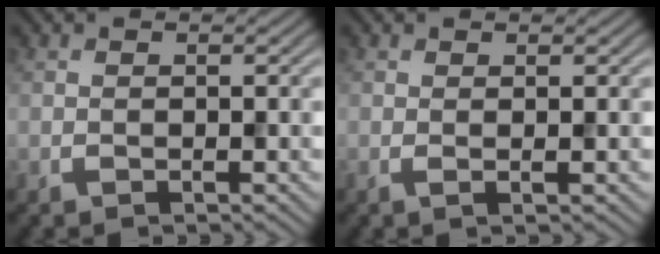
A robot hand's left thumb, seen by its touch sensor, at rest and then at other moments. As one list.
[{"total": 1.0, "force": [0.3, 0.3, 0.9], "torque": [-0.010, 0.001, 0.005]}]